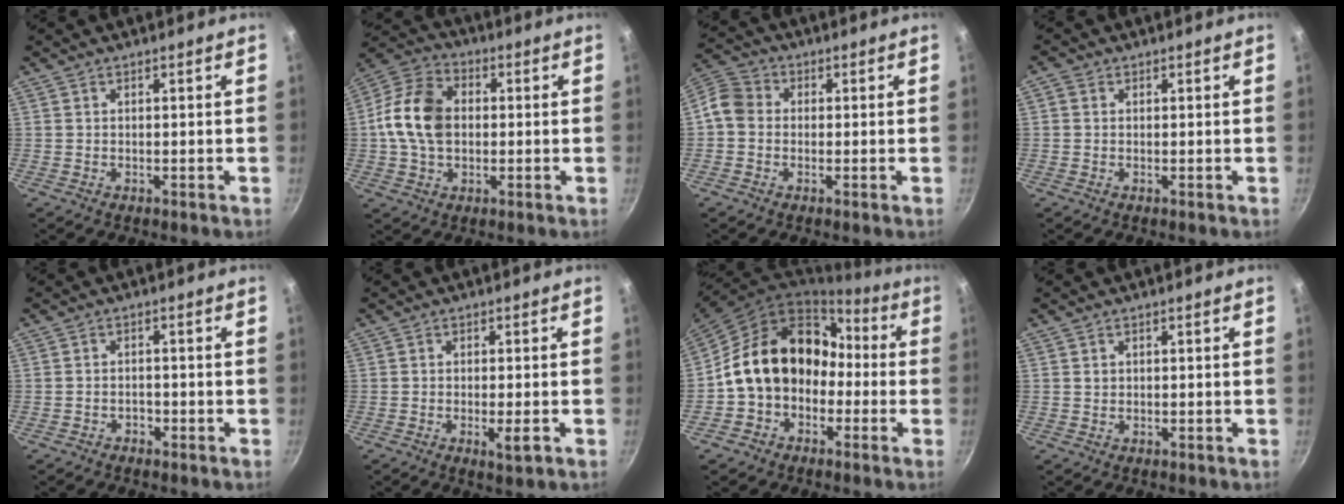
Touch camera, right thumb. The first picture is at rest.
{"total": 13.0, "force": [0.4, 9.4, 9.1], "torque": [-0.152, 0.020, -0.009]}
{"total": 6.0, "force": [-0.5, 5.2, 2.9], "torque": [-0.041, 0.019, -0.031]}
{"total": 1.3, "force": [0.2, 1.1, 0.6], "torque": [-0.011, 0.005, 0.000]}
{"total": 1.6, "force": [-1.1, 1.0, 0.4], "torque": [-0.001, 0.016, -0.017]}
{"total": 3.1, "force": [-1.0, 0.6, 2.9], "torque": [-0.057, -0.002, -0.018]}
{"total": 17.0, "force": [-2.0, 13.7, 9.9], "torque": [-0.127, 0.081, -0.036]}
{"total": 0.9, "force": [0.3, 0.8, 0.3], "torque": [-0.003, 0.001, 0.004]}